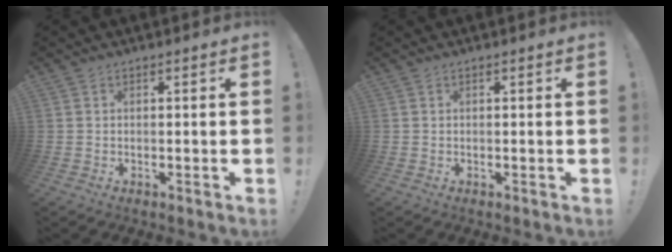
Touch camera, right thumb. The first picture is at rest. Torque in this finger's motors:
{"motor_torque": [0.03, 0.03, -0.13, 0.06, 0.00]}